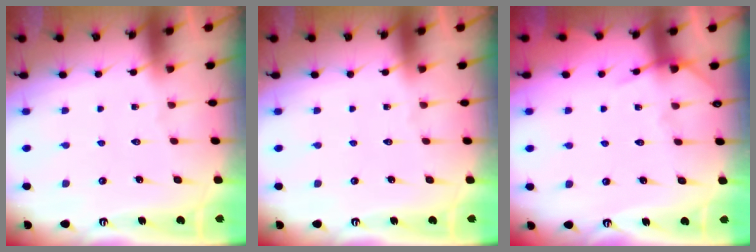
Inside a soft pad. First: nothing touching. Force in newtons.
{"total": 0.0}
{"total": 5.3, "press": 5.3, "slide": 0.5}